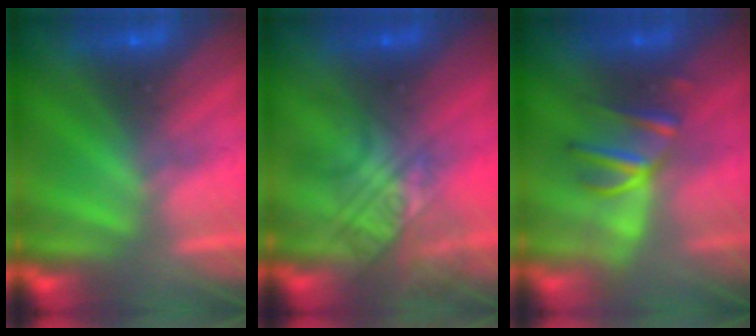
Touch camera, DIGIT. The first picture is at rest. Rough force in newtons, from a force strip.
{"total": 2.4}
{"total": 3.1}